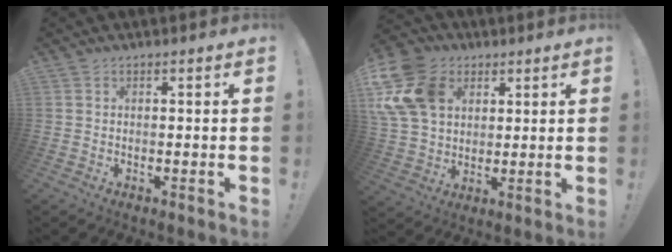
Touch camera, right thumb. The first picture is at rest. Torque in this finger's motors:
{"motor_torque": [1.69, 1.72, 0.45, 0.18, 0.54]}